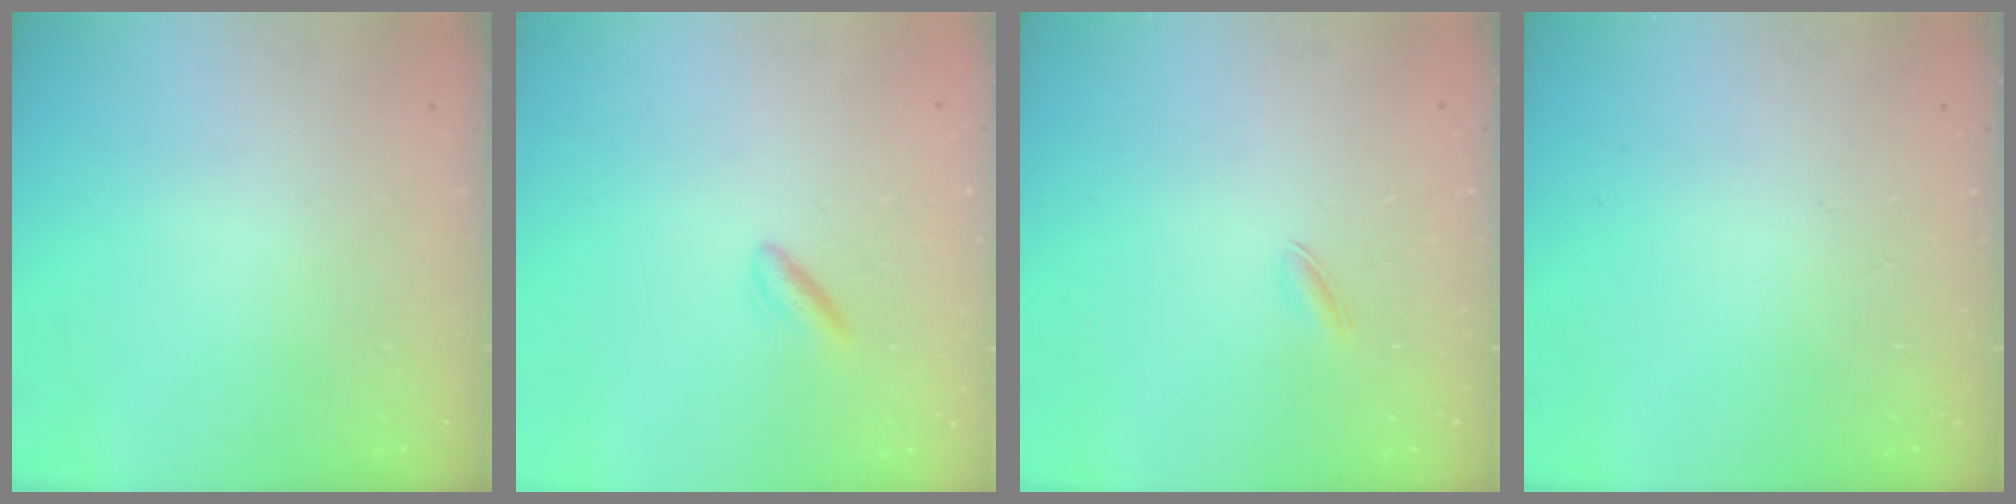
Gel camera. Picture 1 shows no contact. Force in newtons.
{"total": 2.9, "press": 2.5, "slide": 1.3}
{"total": 2.3, "press": 2.2, "slide": 0.7}
{"total": 0.0}